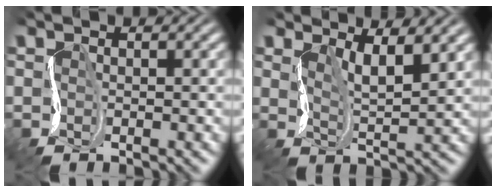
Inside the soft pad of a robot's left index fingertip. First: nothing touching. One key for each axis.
{"total": 3.4, "fx": 1.7, "fy": 1.0, "fz": 2.8, "tx": -0.060, "ty": -0.011, "tz": 0.026}